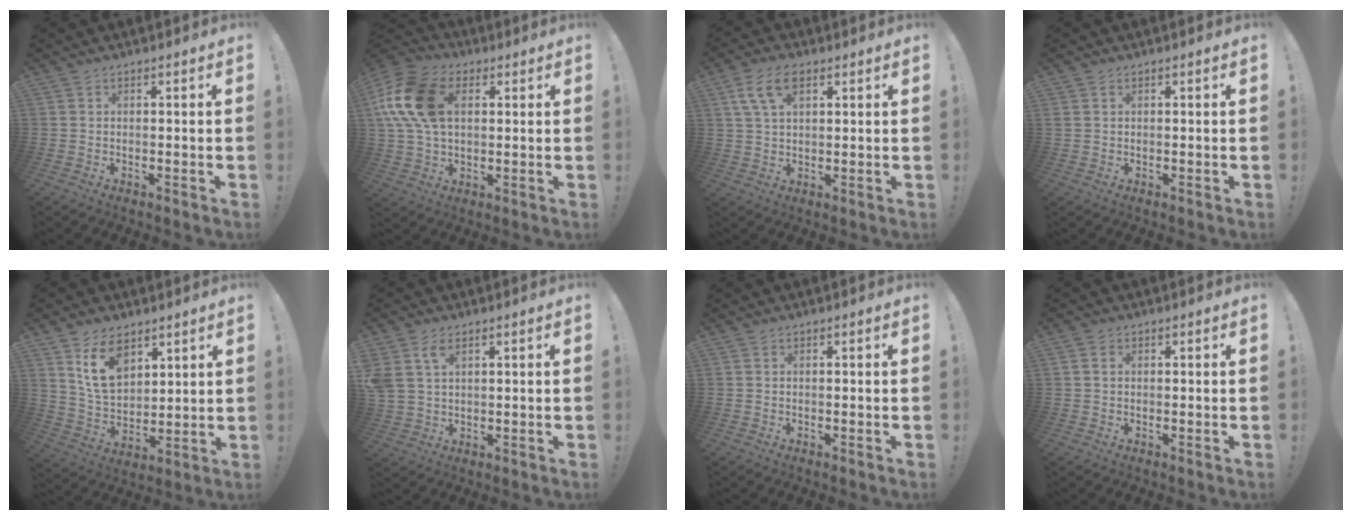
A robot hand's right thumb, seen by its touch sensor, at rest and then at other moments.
{"total": 18.2, "force": [4.0, 12.0, 13.0], "torque": [-0.259, 0.008, 0.078]}
{"total": 8.7, "force": [3.7, 4.7, 6.4], "torque": [-0.131, 0.007, 0.072]}
{"total": 0.9, "force": [0.4, 0.7, 0.3], "torque": [-0.011, 0.004, 0.009]}
{"total": 12.2, "force": [7.2, 7.9, 6.0], "torque": [-0.096, -0.037, 0.141]}
{"total": 5.9, "force": [2.9, 3.6, 3.6], "torque": [-0.070, -0.009, 0.054]}
{"total": 0.0}
{"total": 1.2, "force": [0.2, 0.9, 0.7], "torque": [-0.013, 0.004, 0.003]}